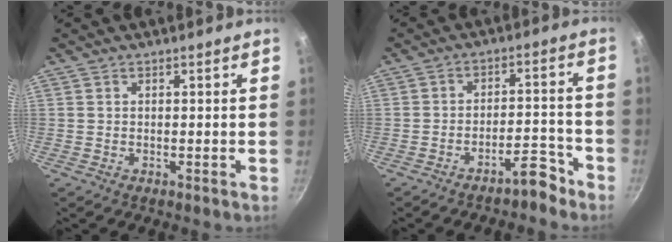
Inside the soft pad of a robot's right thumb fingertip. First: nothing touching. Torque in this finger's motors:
{"motor_torque": [0.31, 0.10, -0.06, 0.00, -0.01]}